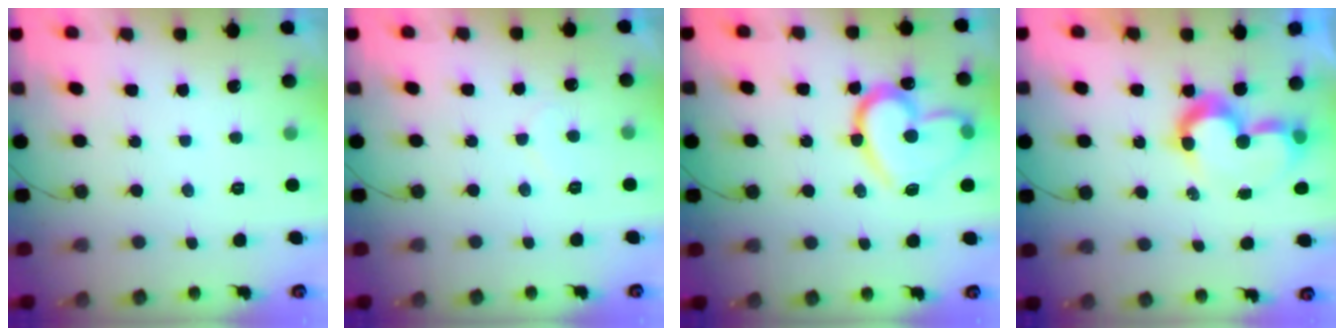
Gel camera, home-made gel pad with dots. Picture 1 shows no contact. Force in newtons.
{"total": 5.2, "press": 5.1, "slide": 0.4}
{"total": 17.2, "press": 17.2, "slide": 1.2}
{"total": 8.7, "press": 8.2, "slide": 3.0}